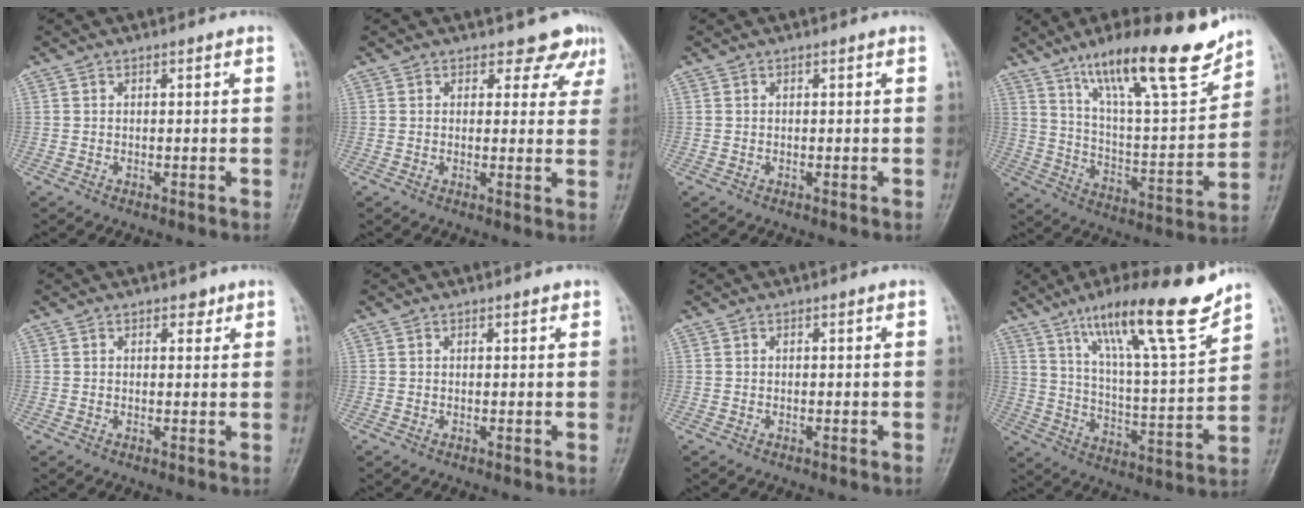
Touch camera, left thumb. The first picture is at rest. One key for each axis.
{"total": 5.3, "fx": 4.2, "fy": 2.9, "fz": 1.1, "tx": 0.021, "ty": -0.026, "tz": 0.036}
{"total": 0.0}
{"total": 21.8, "fx": 15.2, "fy": 4.8, "fz": 14.8, "tx": -0.207, "ty": -0.071, "tz": 0.253}
{"total": 1.8, "fx": 1.2, "fy": 1.1, "fz": 0.8, "tx": 0.003, "ty": -0.005, "tz": 0.013}
{"total": 0.6, "fx": 0.5, "fy": 0.3, "fz": 0.3, "tx": -0.005, "ty": -0.003, "tz": 0.006}
{"total": 0.0}
{"total": 19.9, "fx": 13.9, "fy": 2.6, "fz": 14.0, "tx": -0.202, "ty": -0.070, "tz": 0.230}